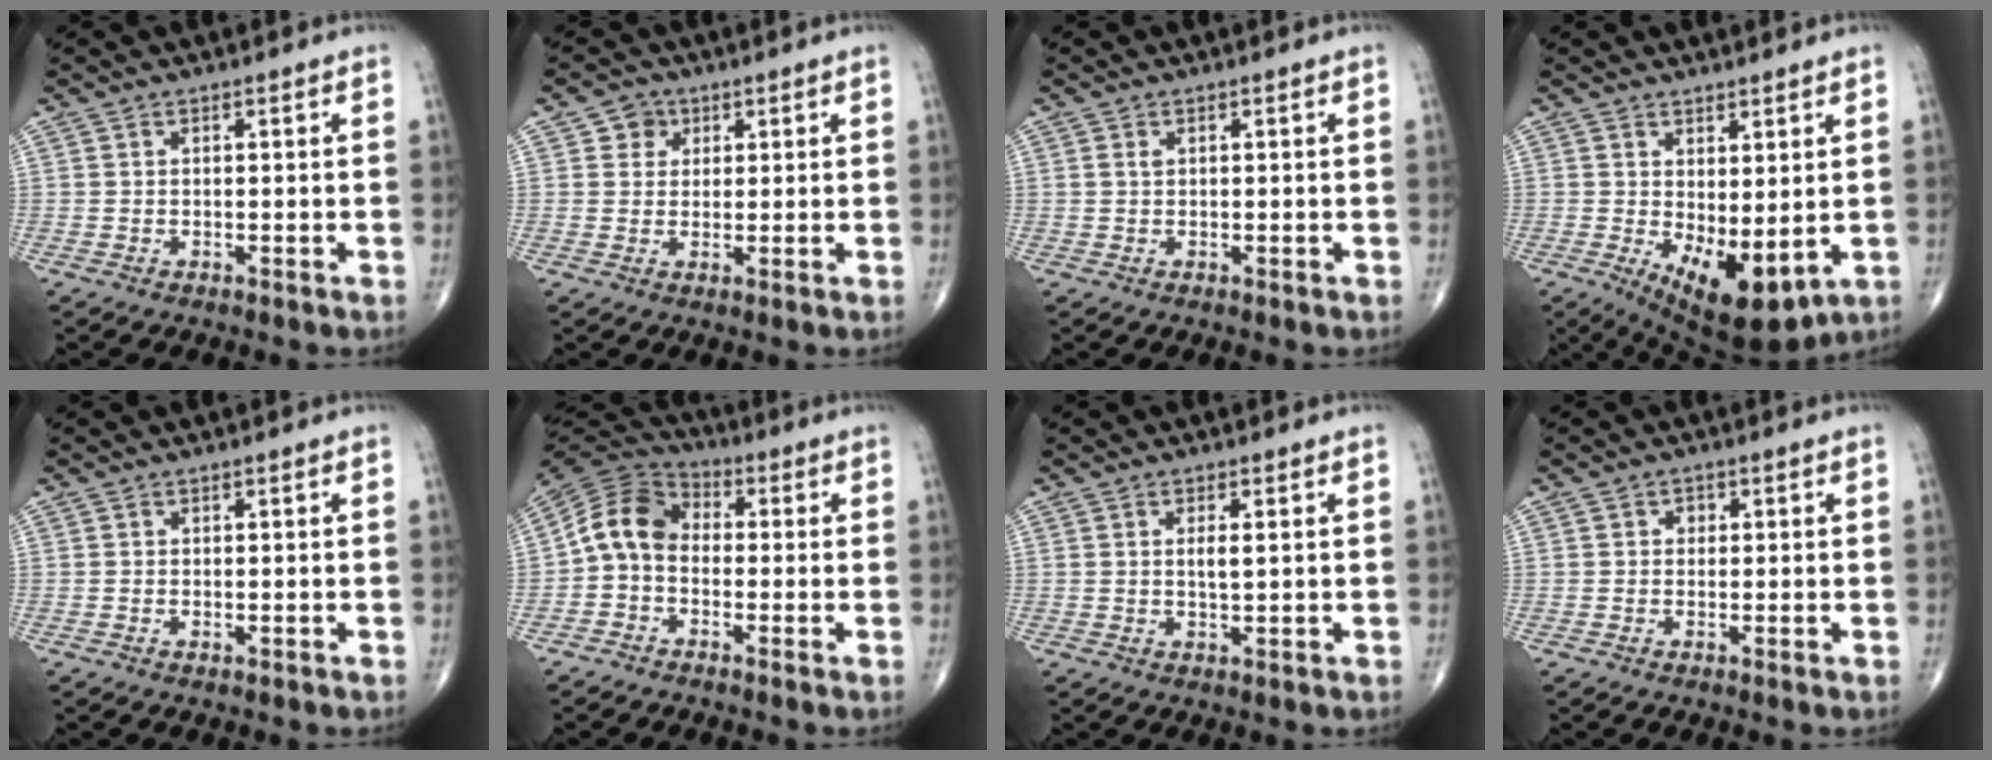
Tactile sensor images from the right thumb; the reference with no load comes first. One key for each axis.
{"total": 3.5, "fx": 1.4, "fy": 3.1, "fz": 0.7, "tx": 0.009, "ty": -0.002, "tz": 0.017}
{"total": 0.8, "fx": 0.3, "fy": 0.4, "fz": 0.6, "tx": -0.014, "ty": 0.006, "tz": 0.008}
{"total": 10.8, "fx": -1.4, "fy": 4.9, "fz": 9.6, "tx": -0.137, "ty": -0.020, "tz": 0.000}
{"total": 0.0}
{"total": 9.0, "fx": -1.1, "fy": 6.9, "fz": 5.8, "tx": -0.098, "ty": 0.032, "tz": -0.041}
{"total": 2.6, "fx": 0.6, "fy": 0.6, "fz": 2.4, "tx": -0.045, "ty": -0.003, "tz": 0.011}
{"total": 1.4, "fx": 0.2, "fy": 1.2, "fz": 0.6, "tx": 0.000, "ty": 0.003, "tz": -0.001}